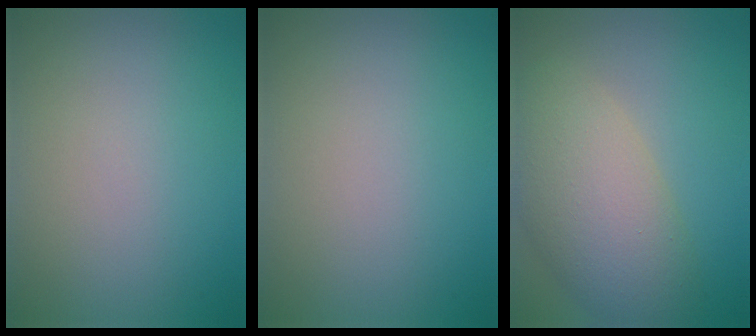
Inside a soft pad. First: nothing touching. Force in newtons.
{"total": 0.0}
{"total": 7.6, "press": 7.6, "slide": 0.6}